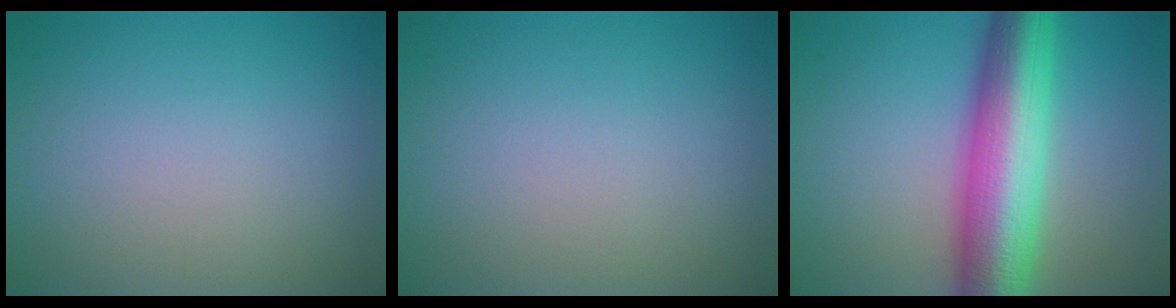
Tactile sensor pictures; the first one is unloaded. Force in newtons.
{"total": 0.0}
{"total": 10.7, "press": 10.7, "slide": 0.1}